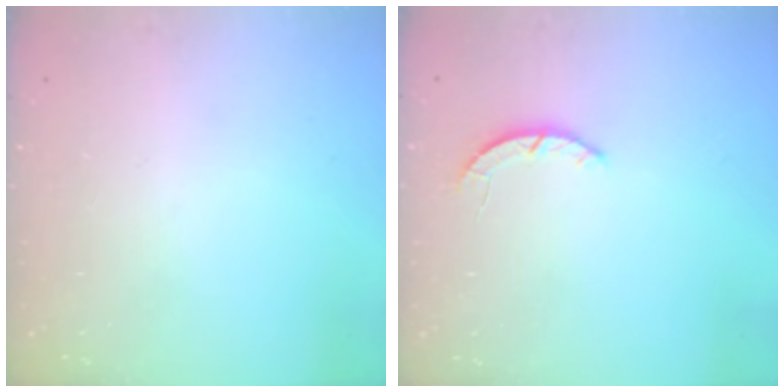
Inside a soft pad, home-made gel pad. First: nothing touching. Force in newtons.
{"total": 2.2, "press": 2.2, "slide": 0.3}